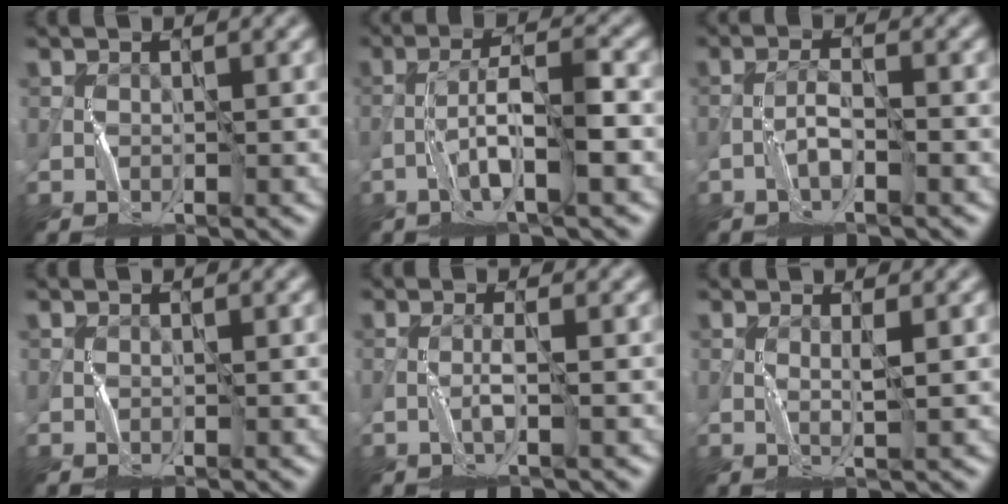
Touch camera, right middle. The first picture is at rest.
{"total": 4.2, "force": [-1.9, 0.1, 3.7], "torque": [-0.074, 0.015, -0.037]}
{"total": 1.2, "force": [-1.0, -0.5, 0.5], "torque": [-0.017, 0.006, -0.022]}
{"total": 0.0}
{"total": 1.0, "force": [-0.4, -0.9, 0.3], "torque": [-0.013, 0.003, -0.010]}
{"total": 1.1, "force": [0.6, -0.9, 0.2], "torque": [-0.011, 0.000, 0.010]}